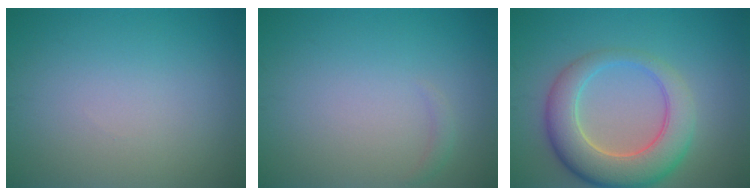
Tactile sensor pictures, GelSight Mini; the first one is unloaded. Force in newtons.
{"total": 0.7, "press": 0.7, "slide": 0.2}
{"total": 7.4, "press": 7.3, "slide": 0.5}